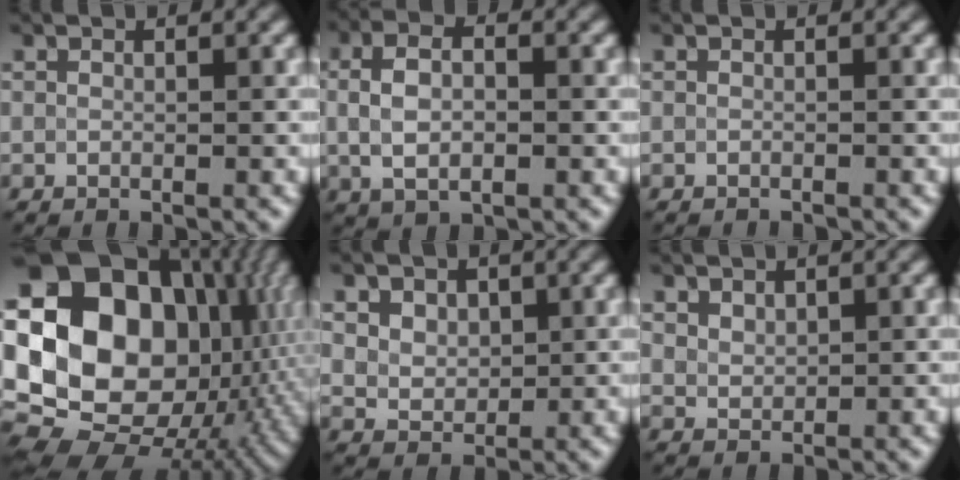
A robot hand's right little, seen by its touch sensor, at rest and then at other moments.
{"total": 4.3, "force": [0.3, 2.5, 3.5], "torque": [-0.068, 0.005, 0.003]}
{"total": 0.5, "force": [-0.5, -0.1, -0.1], "torque": [0.002, 0.003, -0.008]}
{"total": 21.6, "force": [1.6, 16.4, 13.8], "torque": [-0.261, 0.015, 0.032]}
{"total": 5.2, "force": [2.4, 3.8, 2.8], "torque": [-0.053, 0.019, 0.033]}
{"total": 1.5, "force": [1.0, 1.0, 0.6], "torque": [-0.012, 0.004, 0.020]}